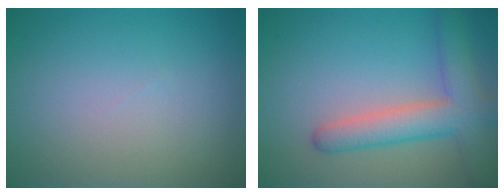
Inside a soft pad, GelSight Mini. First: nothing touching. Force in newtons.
{"total": 5.4, "press": 5.4, "slide": 0.3}